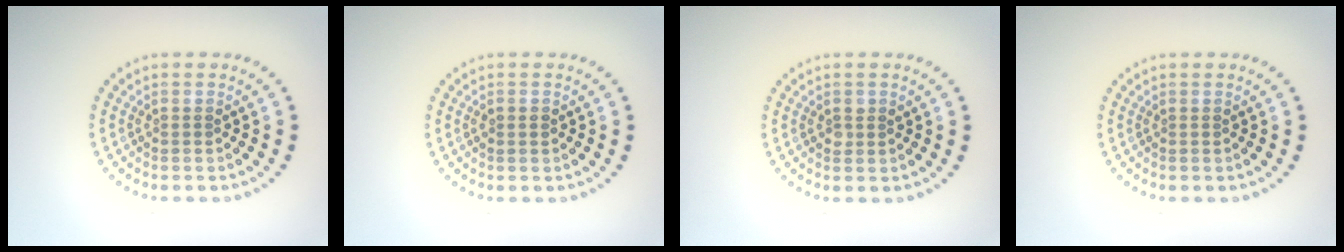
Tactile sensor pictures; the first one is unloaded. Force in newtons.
{"total": 1.1, "press": 1.1, "slide": 0.0}
{"total": 0.9, "press": 0.9, "slide": 0.3}
{"total": 0.0}